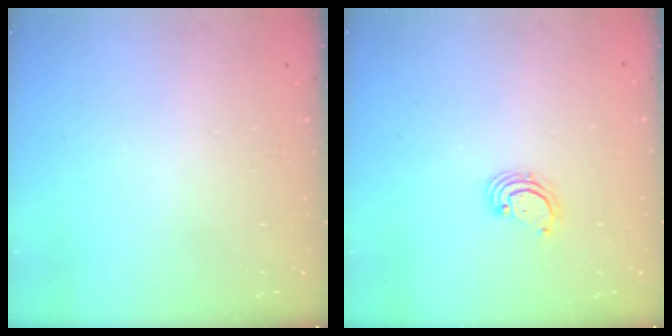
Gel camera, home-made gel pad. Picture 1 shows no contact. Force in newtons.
{"total": 2.8, "press": 2.8, "slide": 0.3}